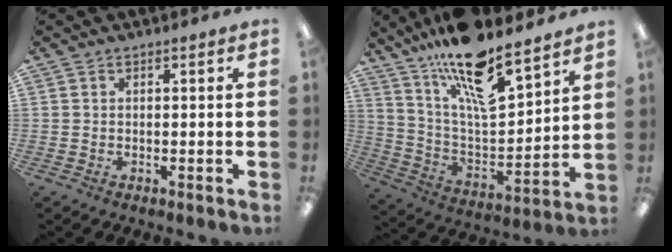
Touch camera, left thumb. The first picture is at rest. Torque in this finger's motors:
{"motor_torque": [2.08, 0.58, 2.09, -0.66, 0.51]}